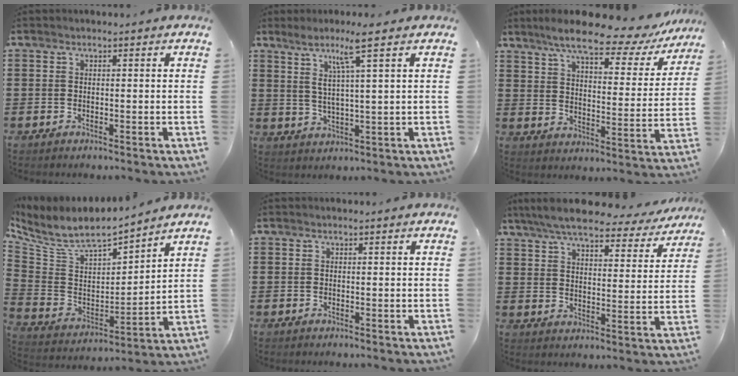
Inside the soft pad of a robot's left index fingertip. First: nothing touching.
{"total": 6.2, "force": [3.5, -0.3, 5.2], "torque": [-0.110, 0.002, 0.057]}
{"total": 10.8, "force": [8.8, 1.2, 6.1], "torque": [-0.126, -0.045, 0.142]}
{"total": 6.2, "force": [5.4, 1.7, 2.6], "torque": [-0.082, -0.045, 0.086]}
{"total": 0.0}
{"total": 7.6, "force": [6.8, 0.8, 3.2], "torque": [-0.089, -0.035, 0.120]}